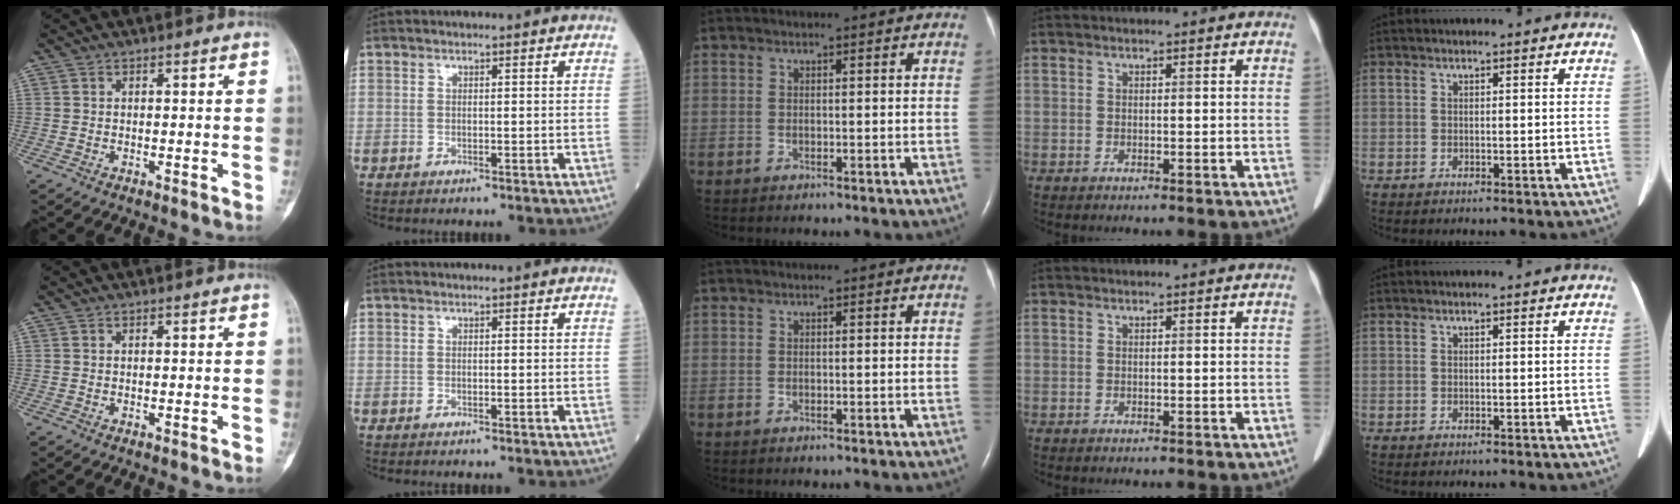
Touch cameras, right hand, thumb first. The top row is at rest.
{}